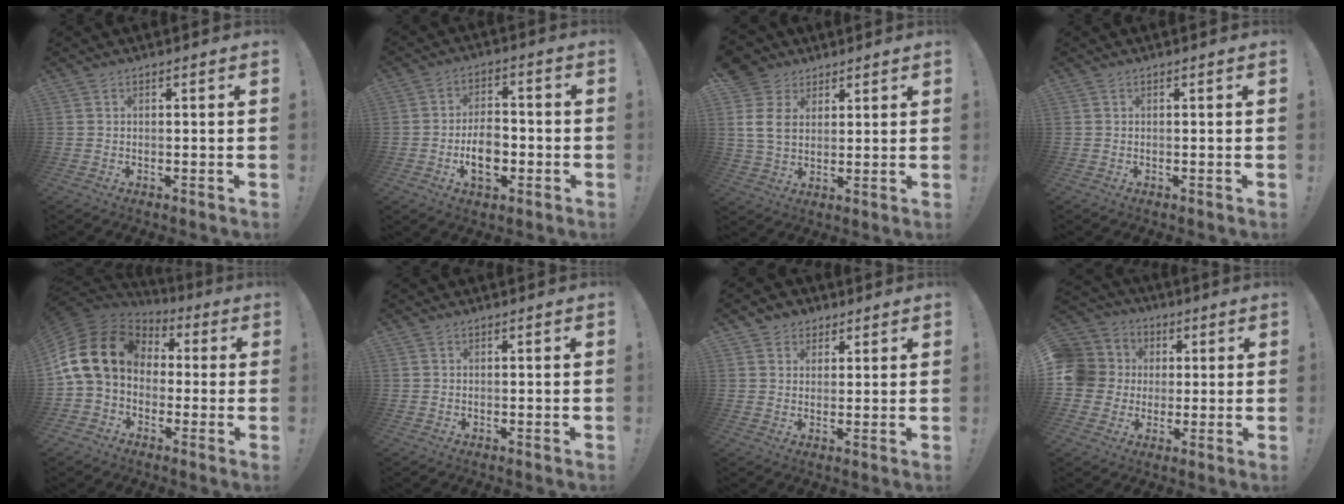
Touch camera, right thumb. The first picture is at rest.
{"total": 9.5, "force": [-2.8, 6.2, 6.7], "torque": [-0.113, 0.008, -0.049]}
{"total": 11.0, "force": [4.0, 8.6, 5.4], "torque": [-0.111, -0.014, 0.083]}
{"total": 0.0}
{"total": 16.6, "force": [2.4, 12.3, 10.9], "torque": [-0.195, 0.008, 0.047]}
{"total": 0.0}
{"total": 4.2, "force": [1.9, 3.7, 0.4], "torque": [-0.003, -0.009, 0.035]}
{"total": 11.0, "force": [0.9, 10.4, 3.7], "torque": [-0.080, 0.005, 0.021]}